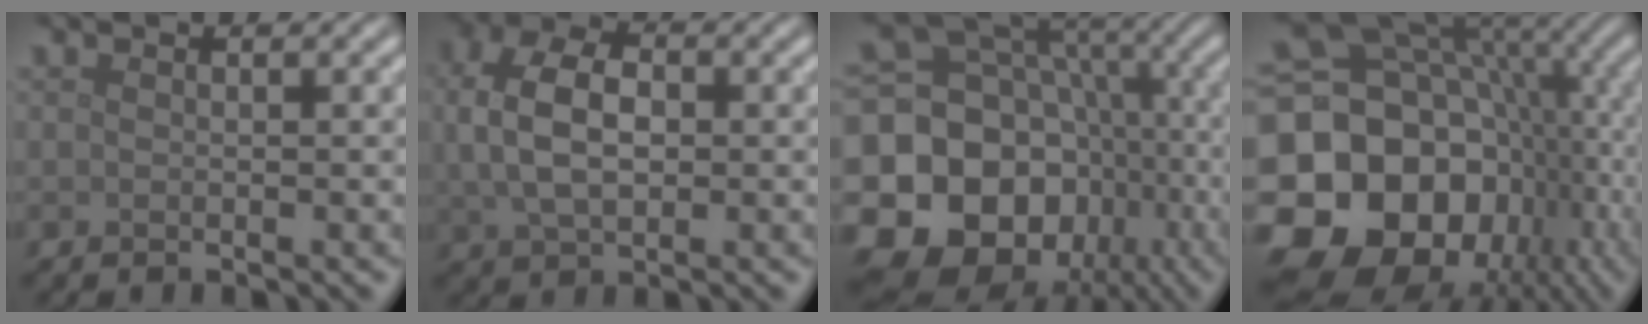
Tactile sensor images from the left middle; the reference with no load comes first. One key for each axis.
{"total": 6.1, "fx": 0.7, "fy": 3.9, "fz": 4.7, "tx": -0.094, "ty": 0.012, "tz": 0.006}
{"total": 21.5, "fx": -7.2, "fy": 17.6, "fz": 10.0, "tx": -0.186, "ty": -0.009, "tz": -0.135}
{"total": 21.1, "fx": -5.4, "fy": 16.4, "fz": 12.1, "tx": -0.229, "ty": 0.000, "tz": -0.087}